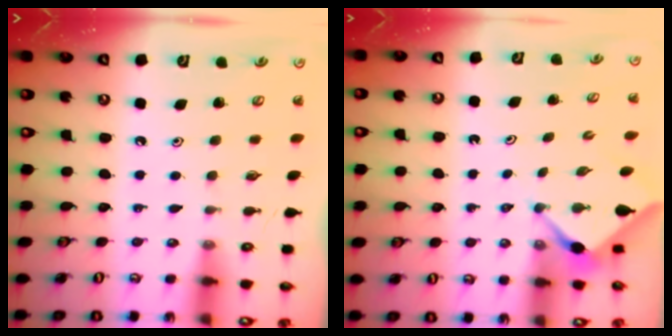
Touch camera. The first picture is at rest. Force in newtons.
{"total": 3.1, "press": 3.1, "slide": 0.4}